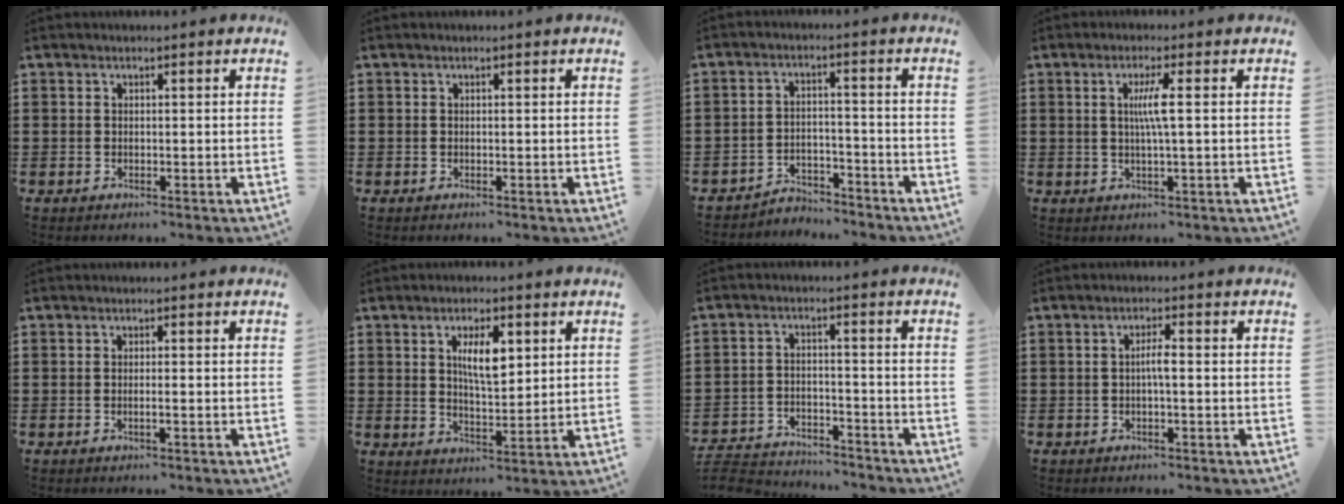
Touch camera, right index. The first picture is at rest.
{"total": 0.0}
{"total": 3.8, "force": [-3.7, 0.7, 0.2], "torque": [-0.010, 0.007, -0.079]}
{"total": 3.7, "force": [0.4, -0.3, 3.7], "torque": [-0.072, -0.003, 0.002]}
{"total": 1.0, "force": [-0.5, -0.2, 0.9], "torque": [-0.014, -0.006, -0.008]}
{"total": 5.9, "force": [2.1, 2.0, 5.2], "torque": [-0.099, 0.004, 0.032]}
{"total": 4.8, "force": [-4.7, 0.5, 0.4], "torque": [-0.024, 0.002, -0.100]}
{"total": 2.2, "force": [-0.3, 0.3, 2.2], "torque": [-0.041, 0.002, -0.007]}